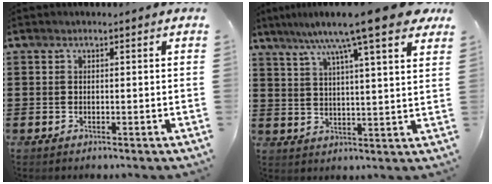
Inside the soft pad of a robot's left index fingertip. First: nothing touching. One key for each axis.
{"total": 12.1, "fx": 8.9, "fy": 0.7, "fz": 8.1, "tx": -0.161, "ty": -0.029, "tz": 0.141}